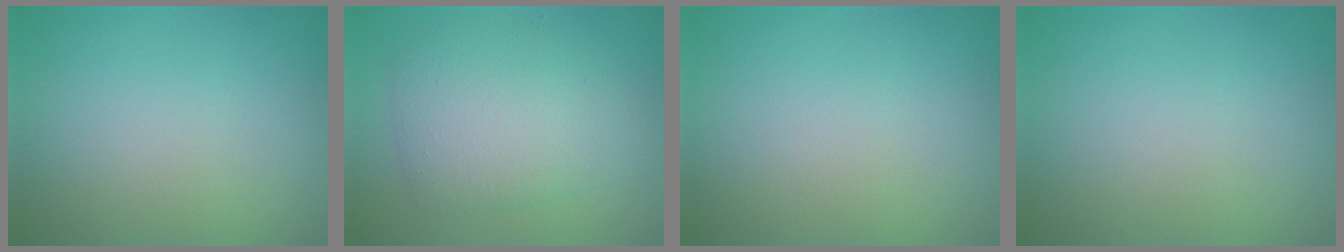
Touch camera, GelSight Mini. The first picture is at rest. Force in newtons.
{"total": 5.4, "press": 5.4, "slide": 0.0}
{"total": 0.0}
{"total": 0.0}